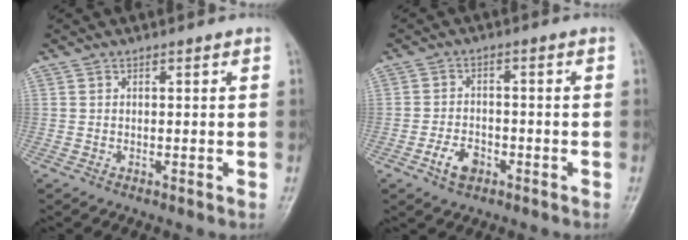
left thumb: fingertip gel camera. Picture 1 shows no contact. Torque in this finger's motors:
{"motor_torque": [-0.09, 1.19, 0.32, 0.12, 0.01]}